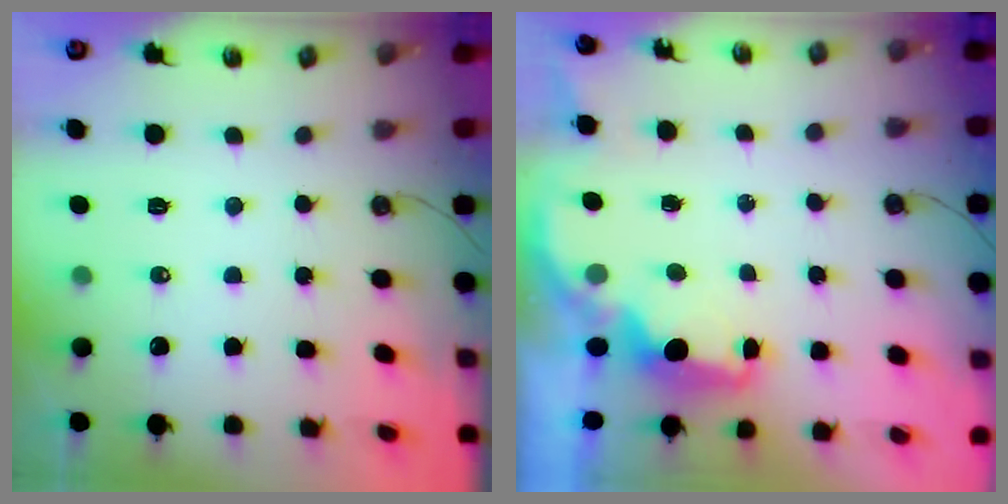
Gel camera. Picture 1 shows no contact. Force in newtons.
{"total": 2.9, "press": 2.7, "slide": 0.9}